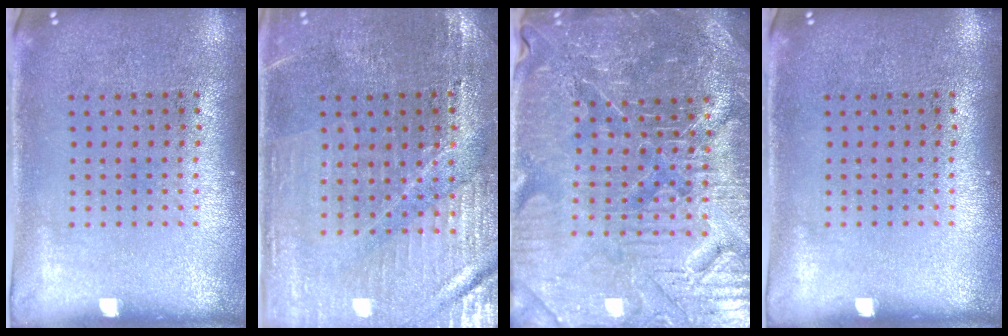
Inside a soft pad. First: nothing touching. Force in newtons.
{"total": 1.7, "press": 1.7, "slide": 0.3}
{"total": 5.5, "press": 5.1, "slide": 2.0}
{"total": 0.0}